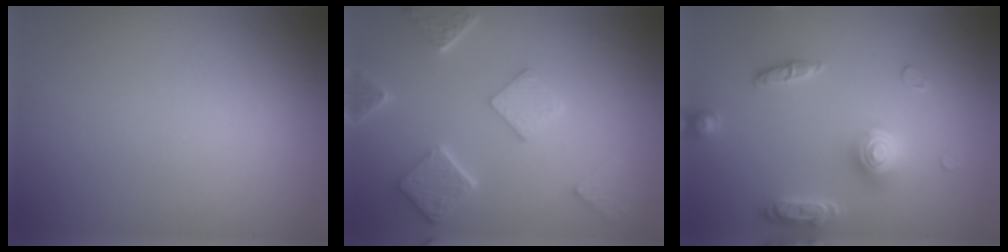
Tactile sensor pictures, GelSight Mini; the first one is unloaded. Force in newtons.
{"total": 4.9, "press": 3.9, "slide": 3.0}
{"total": 3.4, "press": 3.4, "slide": 0.6}